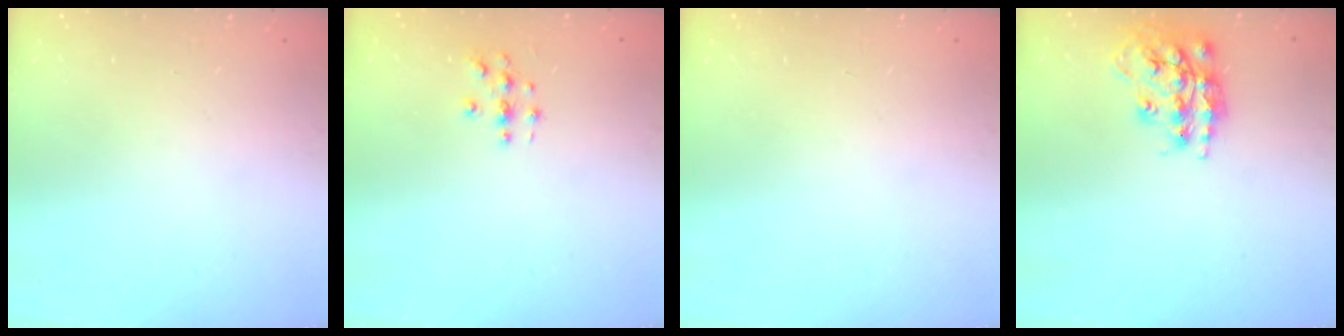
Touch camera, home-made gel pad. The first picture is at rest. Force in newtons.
{"total": 2.8, "press": 2.8, "slide": 0.3}
{"total": 0.0}
{"total": 16.8, "press": 16.7, "slide": 1.5}